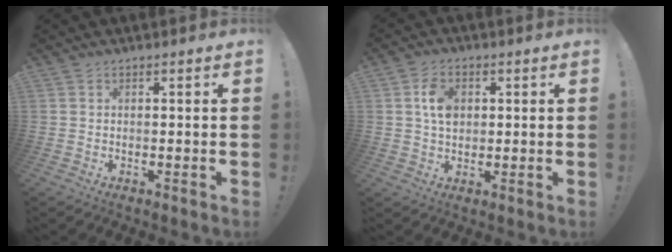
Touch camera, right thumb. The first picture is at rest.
{"total": 7.2, "force": [1.4, 5.3, 4.7], "torque": [-0.063, 0.004, 0.027]}